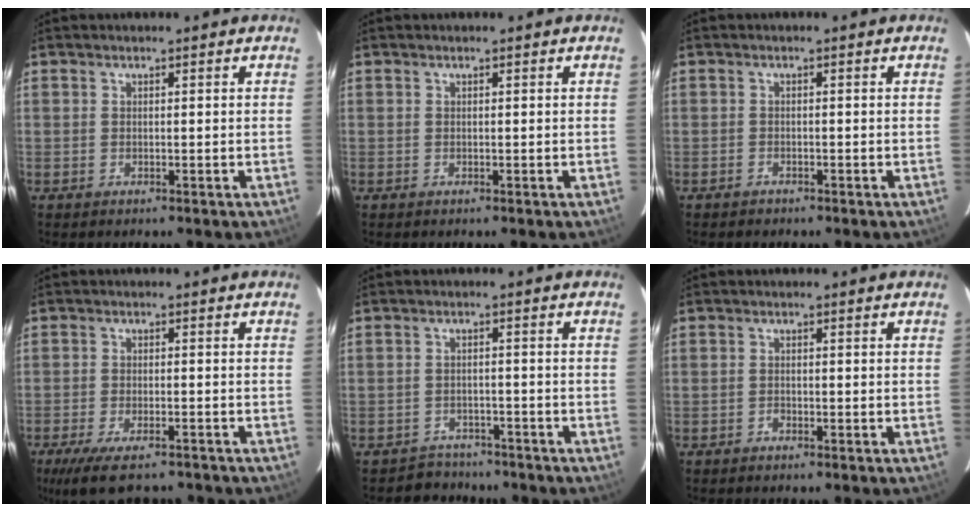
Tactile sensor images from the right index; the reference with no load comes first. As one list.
[{"total": 0.0}, {"total": 1.1, "force": [-0.9, 0.6, 0.0], "torque": [-0.004, 0.005, -0.015]}, {"total": 10.4, "force": [-8.0, 3.5, 5.7], "torque": [-0.130, -0.027, -0.134]}, {"total": 4.9, "force": [-4.0, 2.7, -0.4], "torque": [-0.004, 0.016, -0.062]}, {"total": 0.7, "force": [-0.5, 0.4, 0.1], "torque": [-0.002, 0.002, -0.010]}]